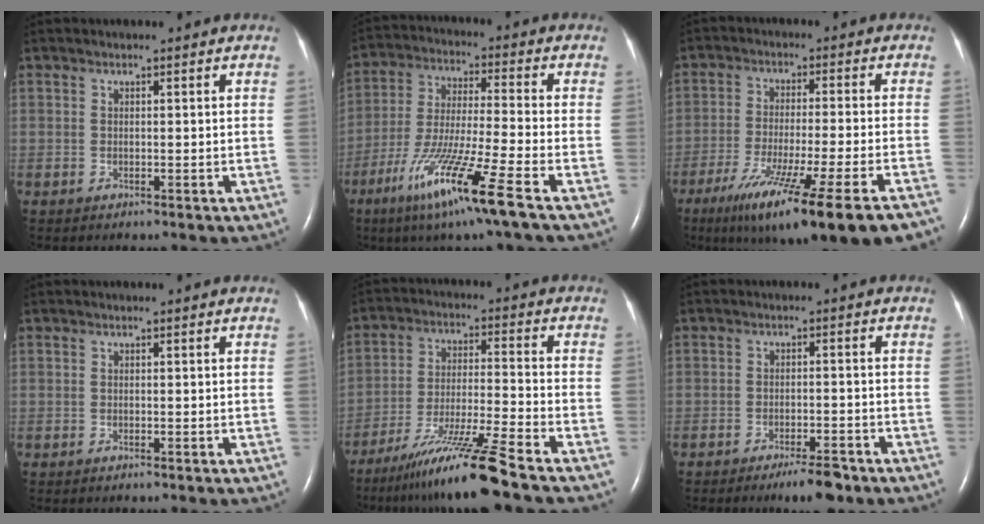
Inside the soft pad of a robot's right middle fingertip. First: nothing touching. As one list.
[{"total": 14.2, "force": [-8.0, -1.1, 11.7], "torque": [-0.240, -0.043, -0.151]}, {"total": 19.0, "force": [-12.7, -0.3, 14.1], "torque": [-0.188, -0.059, -0.198]}, {"total": 0.0}, {"total": 13.0, "force": [-10.2, -2.4, 7.8], "torque": [-0.140, -0.031, -0.180]}, {"total": 5.0, "force": [-3.7, 1.1, 3.2], "torque": [-0.050, -0.003, -0.055]}]